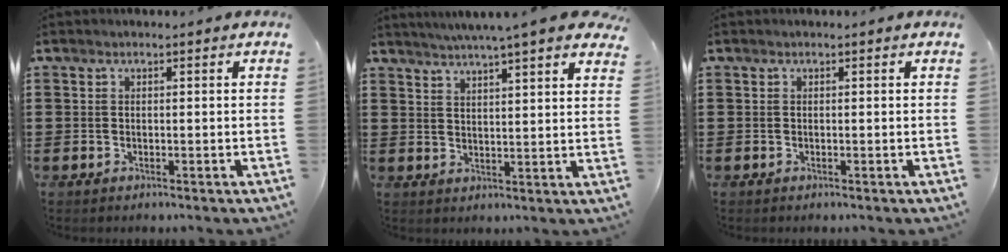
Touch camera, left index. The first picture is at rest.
{"total": 4.9, "force": [4.4, -0.3, 2.1], "torque": [-0.057, -0.017, 0.074]}
{"total": 0.0}